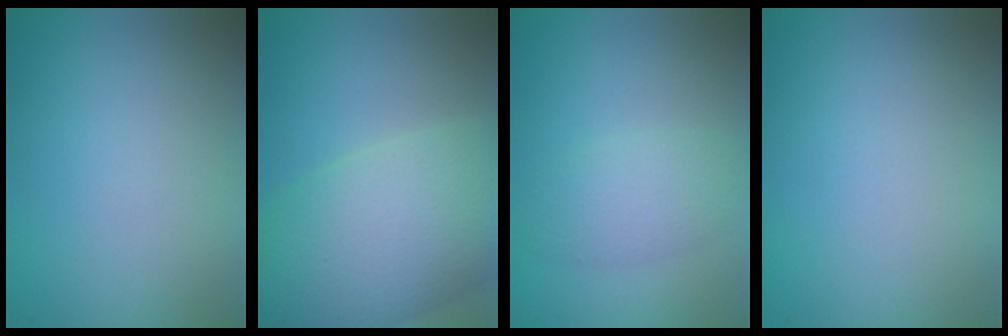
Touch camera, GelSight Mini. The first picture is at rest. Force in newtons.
{"total": 10.8, "press": 10.8, "slide": 0.7}
{"total": 2.9, "press": 2.9, "slide": 0.1}
{"total": 0.0}